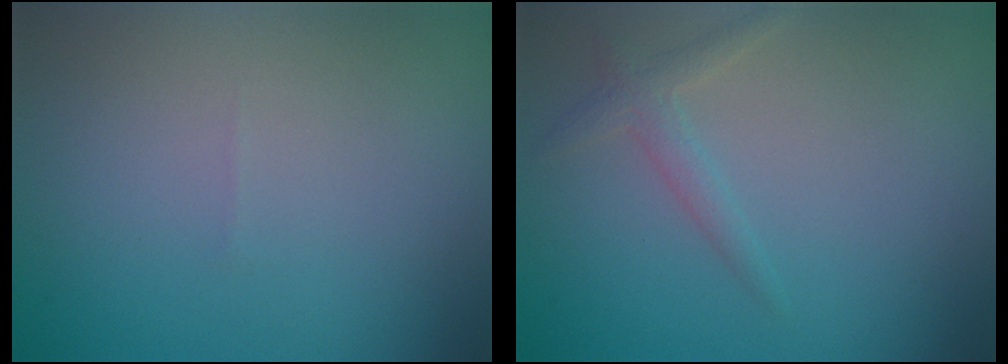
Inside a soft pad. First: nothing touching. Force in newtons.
{"total": 1.6, "press": 1.6, "slide": 0.1}